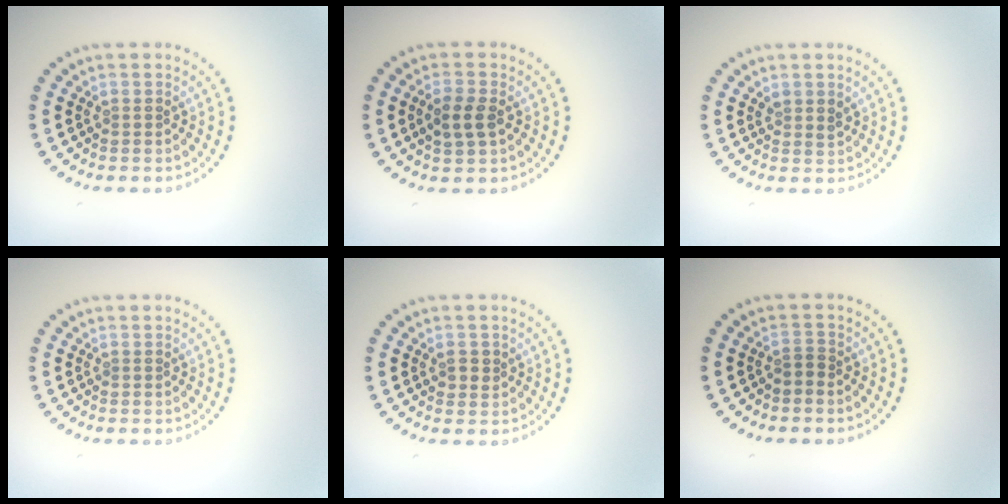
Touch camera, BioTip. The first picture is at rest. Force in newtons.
{"total": 2.5, "press": 2.5, "slide": 0.4}
{"total": 1.1, "press": 0.9, "slide": 0.5}
{"total": 0.0}
{"total": 1.3, "press": 1.3, "slide": 0.1}
{"total": 0.9, "press": 0.5, "slide": 0.7}